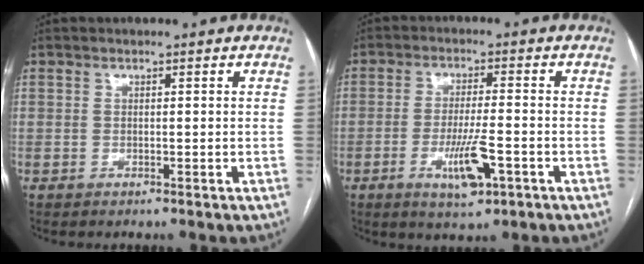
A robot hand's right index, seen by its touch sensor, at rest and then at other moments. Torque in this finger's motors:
{"motor_torque": [0.05, -0.02, 0.03, 0.06]}